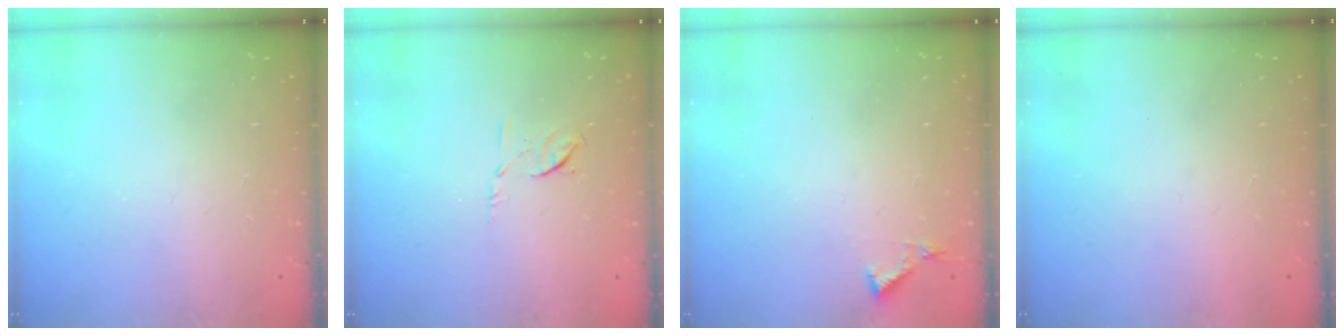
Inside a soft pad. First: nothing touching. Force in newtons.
{"total": 5.5, "press": 5.4, "slide": 1.2}
{"total": 4.1, "press": 4.1, "slide": 0.5}
{"total": 1.6, "press": 1.5, "slide": 0.1}